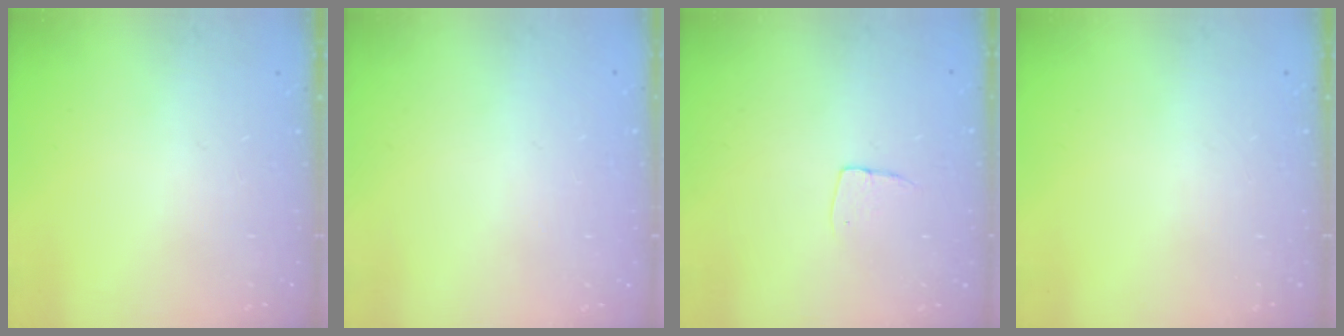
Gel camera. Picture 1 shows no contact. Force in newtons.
{"total": 0.0}
{"total": 5.0, "press": 5.0, "slide": 0.3}
{"total": 0.0}